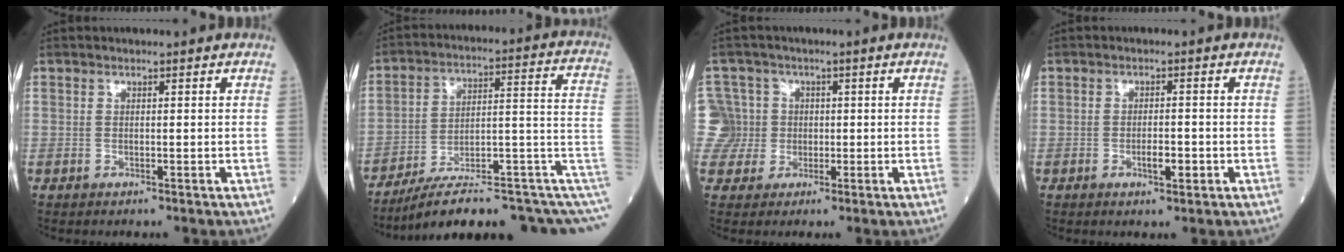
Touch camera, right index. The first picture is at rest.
{"total": 19.2, "force": [-10.8, 2.9, 15.6], "torque": [-0.145, 0.076, -0.150]}
{"total": 7.0, "force": [0.3, 7.0, -0.1], "torque": [0.001, 0.037, 0.013]}
{"total": 2.7, "force": [-0.9, 0.9, 2.4], "torque": [-0.037, 0.002, -0.012]}